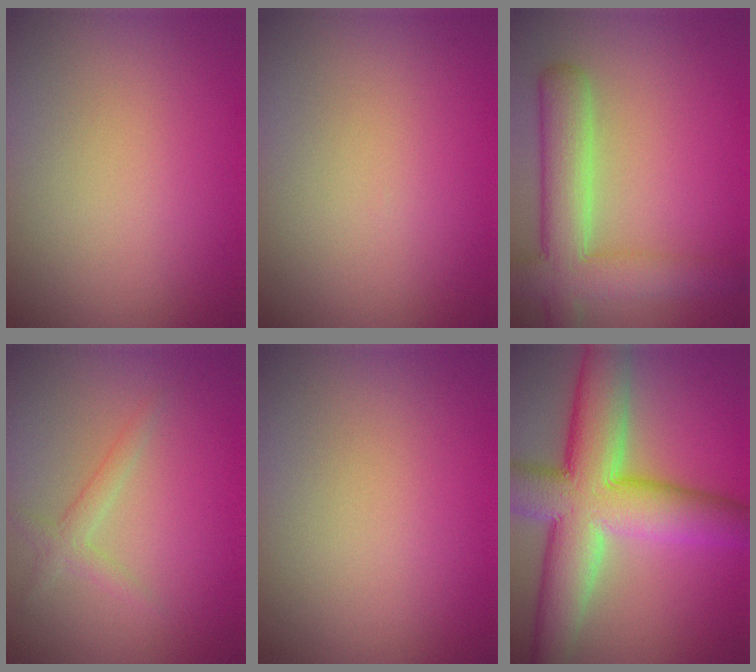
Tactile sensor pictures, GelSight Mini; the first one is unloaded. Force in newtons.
{"total": 0.0}
{"total": 6.1, "press": 6.1, "slide": 0.5}
{"total": 1.6, "press": 1.6, "slide": 0.1}
{"total": 0.0}
{"total": 12.0, "press": 12.0, "slide": 0.6}